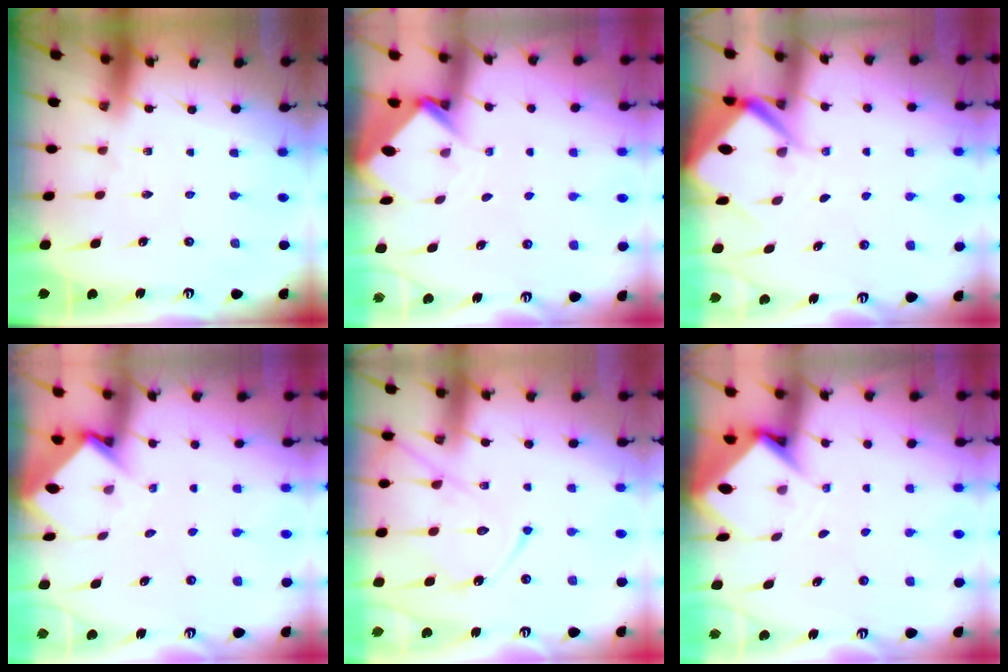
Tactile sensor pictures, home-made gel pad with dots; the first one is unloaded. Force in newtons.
{"total": 3.5, "press": 3.5, "slide": 0.2}
{"total": 7.6, "press": 7.5, "slide": 0.5}
{"total": 3.8, "press": 3.8, "slide": 0.3}
{"total": 13.5, "press": 13.4, "slide": 1.3}
{"total": 4.8, "press": 4.8, "slide": 0.2}